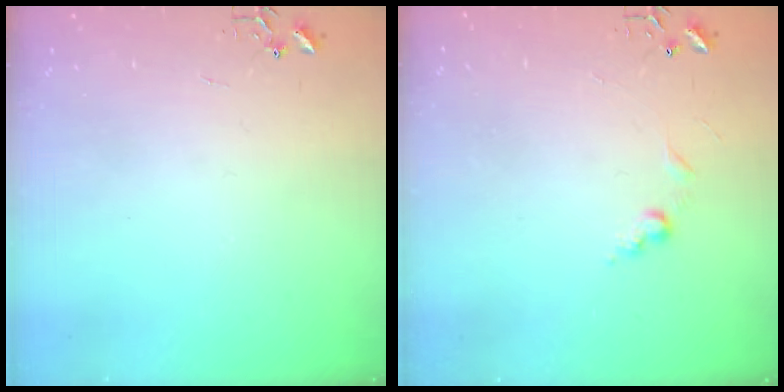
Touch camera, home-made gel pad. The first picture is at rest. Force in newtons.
{"total": 6.9, "press": 6.8, "slide": 1.0}